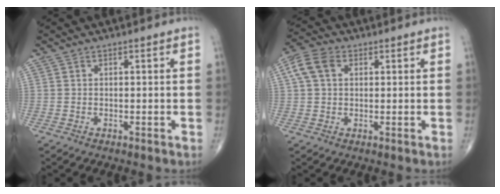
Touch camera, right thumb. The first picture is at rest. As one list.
[{"total": 6.4, "force": [1.8, 4.5, 4.2], "torque": [-0.087, 0.018, 0.031]}]